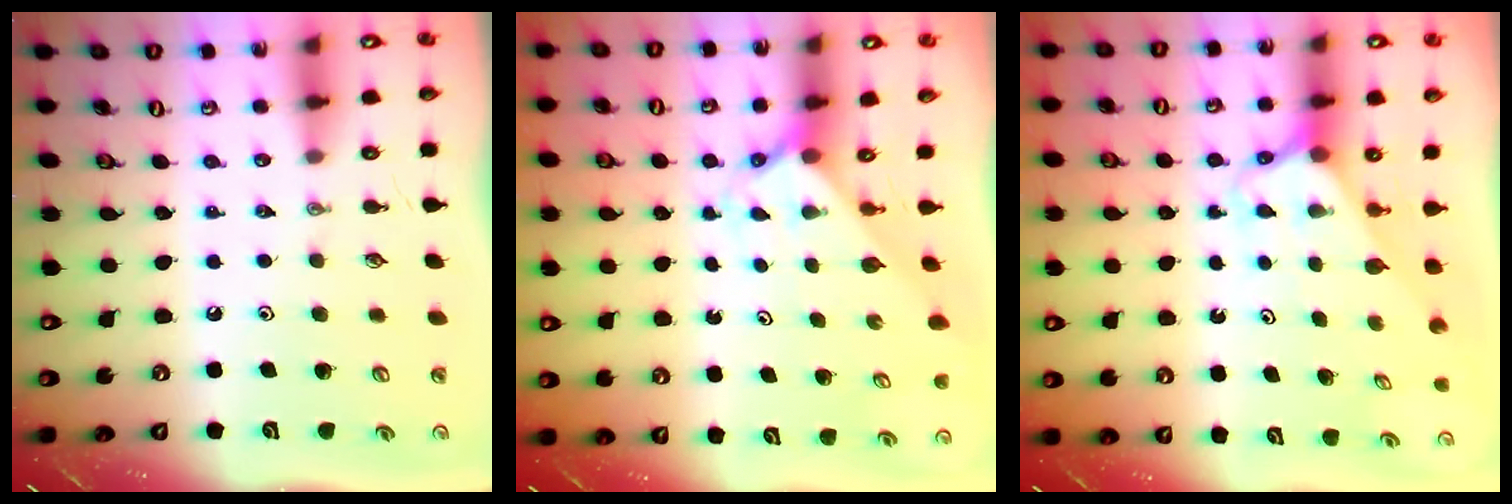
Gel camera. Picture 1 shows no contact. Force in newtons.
{"total": 1.8, "press": 1.7, "slide": 0.2}
{"total": 2.5, "press": 2.5, "slide": 0.2}